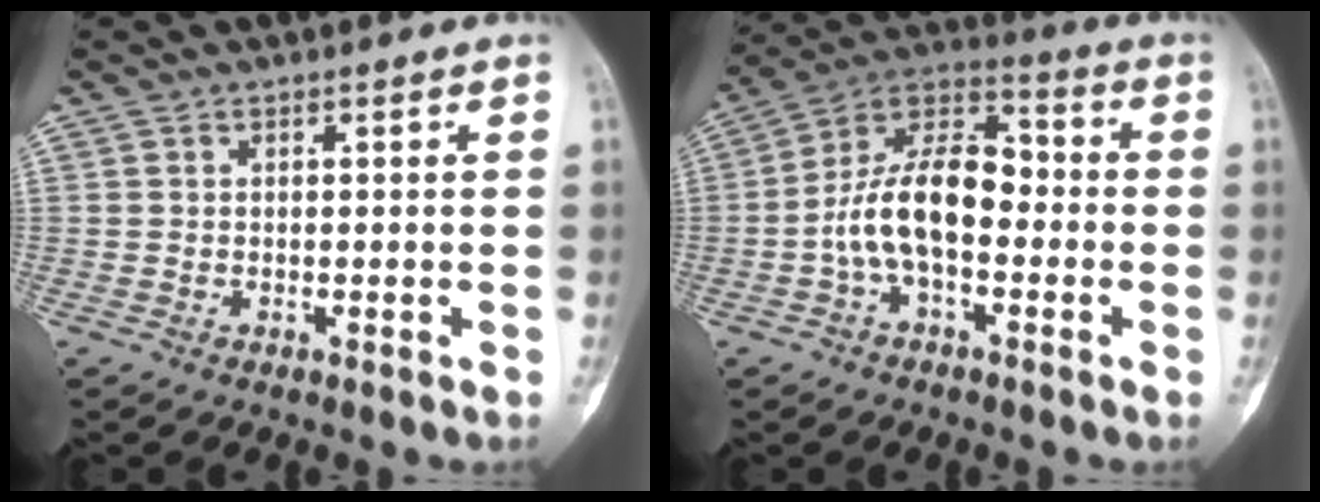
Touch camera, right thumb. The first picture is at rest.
{"total": 14.3, "force": [-2.3, 8.0, 11.6], "torque": [-0.199, 0.046, -0.050]}